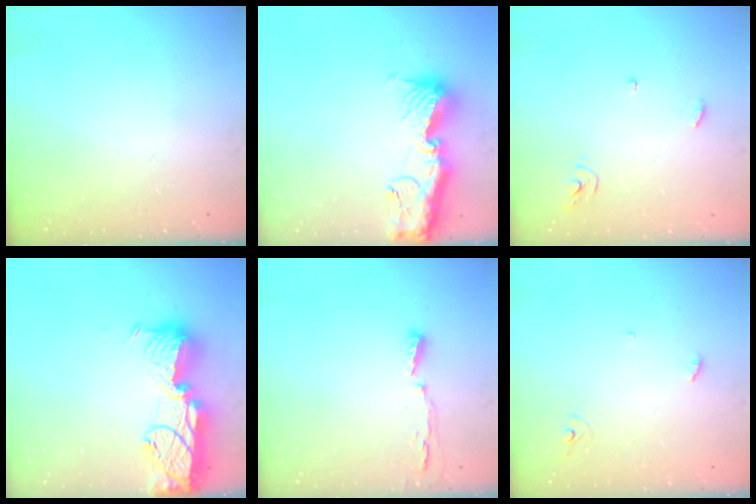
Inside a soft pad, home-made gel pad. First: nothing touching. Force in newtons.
{"total": 15.0, "press": 14.9, "slide": 1.8}
{"total": 3.9, "press": 3.9, "slide": 0.4}
{"total": 19.3, "press": 19.2, "slide": 1.1}
{"total": 4.1, "press": 4.0, "slide": 1.1}
{"total": 2.9, "press": 2.9, "slide": 0.2}